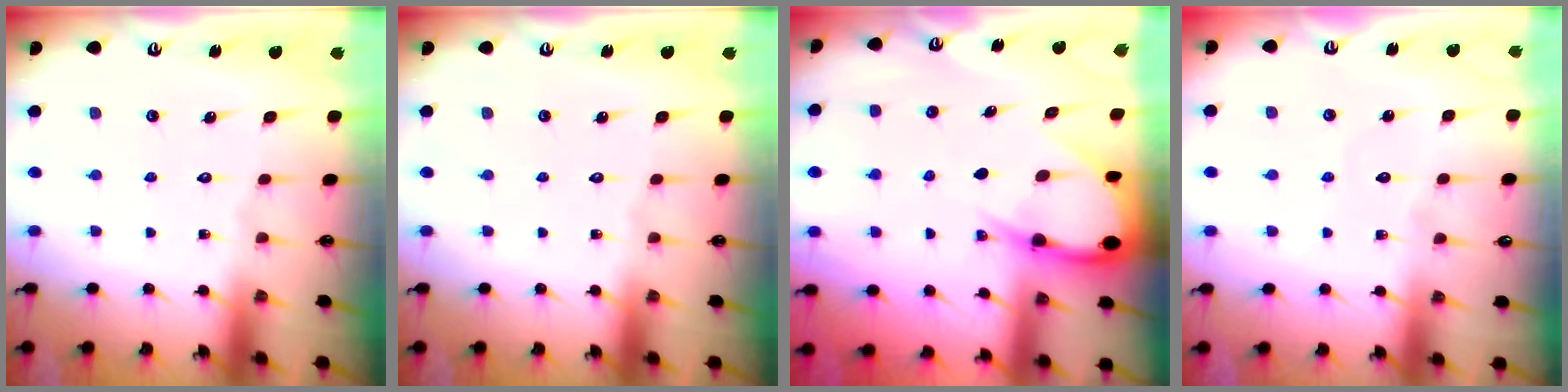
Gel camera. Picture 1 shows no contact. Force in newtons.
{"total": 0.0}
{"total": 7.8, "press": 7.8, "slide": 0.7}
{"total": 2.6, "press": 2.6, "slide": 0.1}